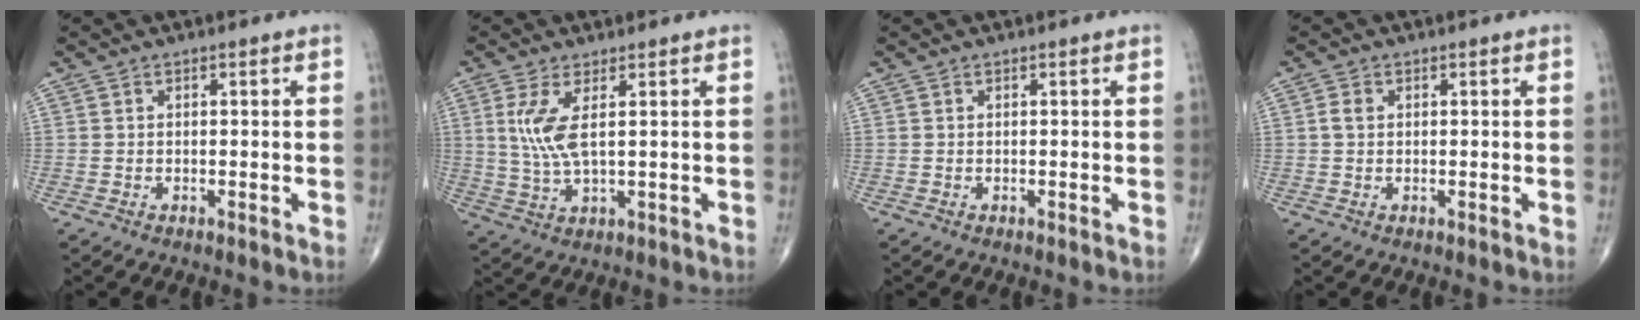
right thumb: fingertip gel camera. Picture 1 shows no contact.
{"total": 6.4, "force": [1.6, 1.8, 5.9], "torque": [-0.144, -0.011, 0.040]}
{"total": 0.0}
{"total": 1.7, "force": [0.2, 1.3, 1.1], "torque": [-0.021, 0.004, 0.004]}